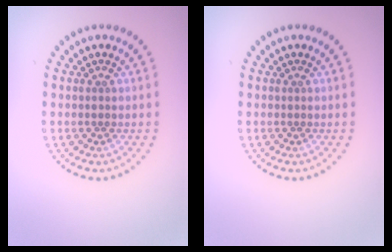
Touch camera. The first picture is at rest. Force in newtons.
{"total": 0.0}